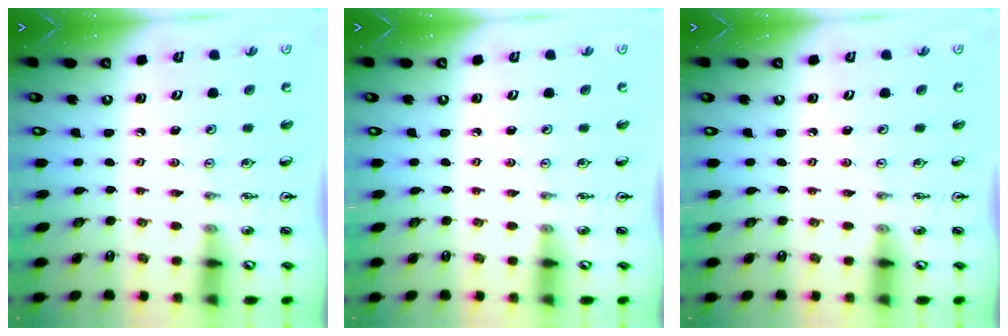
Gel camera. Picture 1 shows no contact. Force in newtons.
{"total": 0.0}
{"total": 0.0}